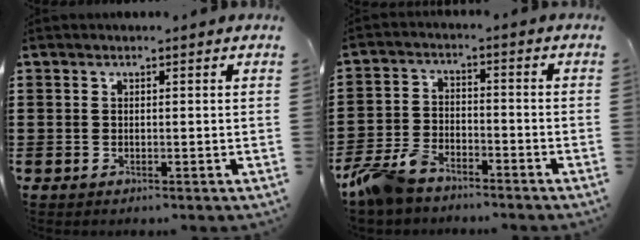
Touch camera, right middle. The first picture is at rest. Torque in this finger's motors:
{"motor_torque": [0.63, -0.06, 0.46, 0.17]}